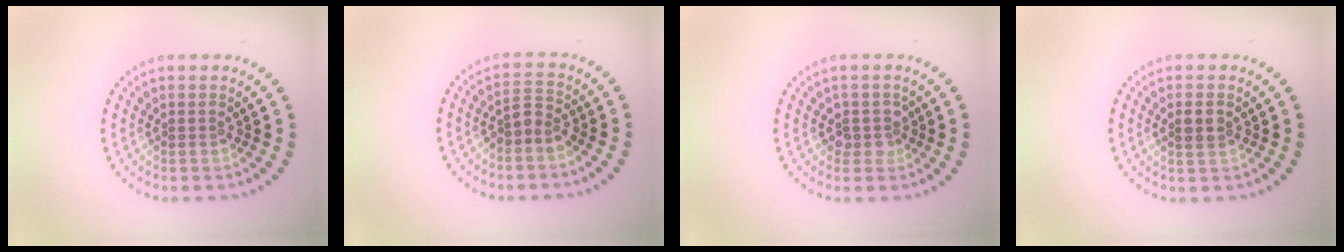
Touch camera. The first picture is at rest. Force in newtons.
{"total": 1.9, "press": 1.5, "slide": 1.2}
{"total": 1.8, "press": 1.5, "slide": 1.0}
{"total": 1.7, "press": 1.6, "slide": 0.6}